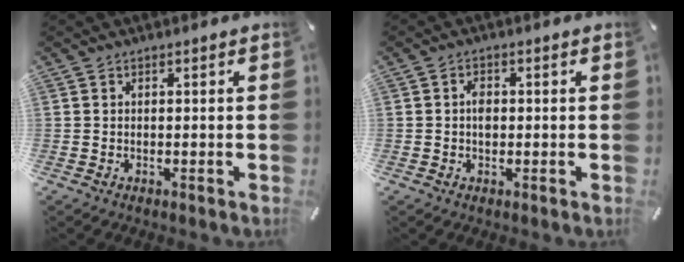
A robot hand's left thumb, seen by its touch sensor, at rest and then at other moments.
{"total": 2.5, "force": [0.0, 1.8, 1.8], "torque": [-0.028, 0.001, -0.004]}